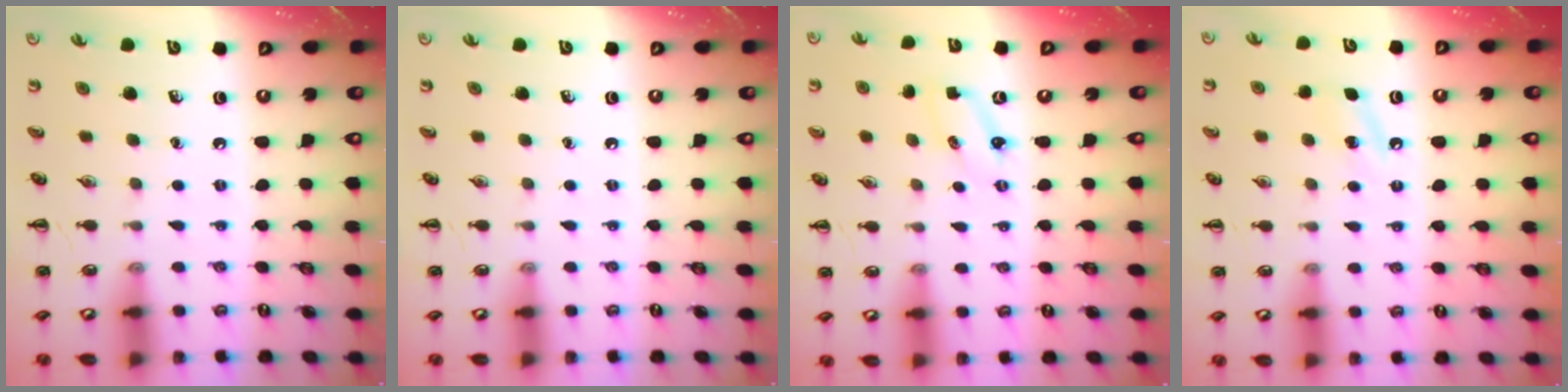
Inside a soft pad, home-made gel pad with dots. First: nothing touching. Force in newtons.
{"total": 0.0}
{"total": 2.7, "press": 2.6, "slide": 0.8}
{"total": 4.3, "press": 4.0, "slide": 1.4}